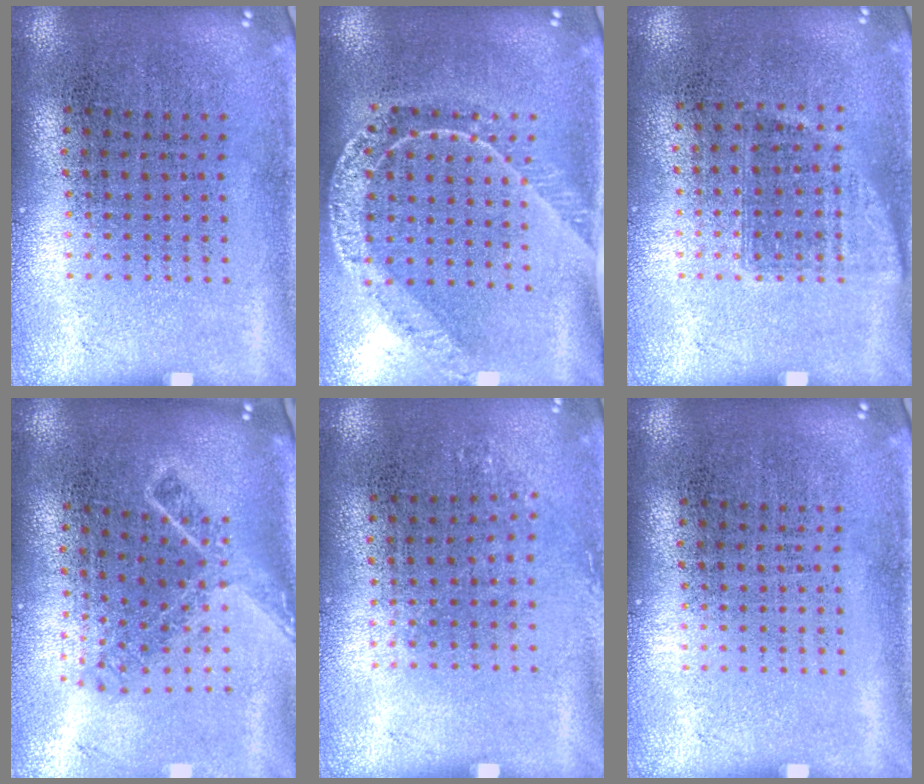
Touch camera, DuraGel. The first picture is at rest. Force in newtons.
{"total": 1.6, "press": 1.5, "slide": 0.5}
{"total": 0.9, "press": 0.8, "slide": 0.4}
{"total": 1.8, "press": 1.3, "slide": 1.3}
{"total": 0.9, "press": 0.6, "slide": 0.6}
{"total": 0.0}